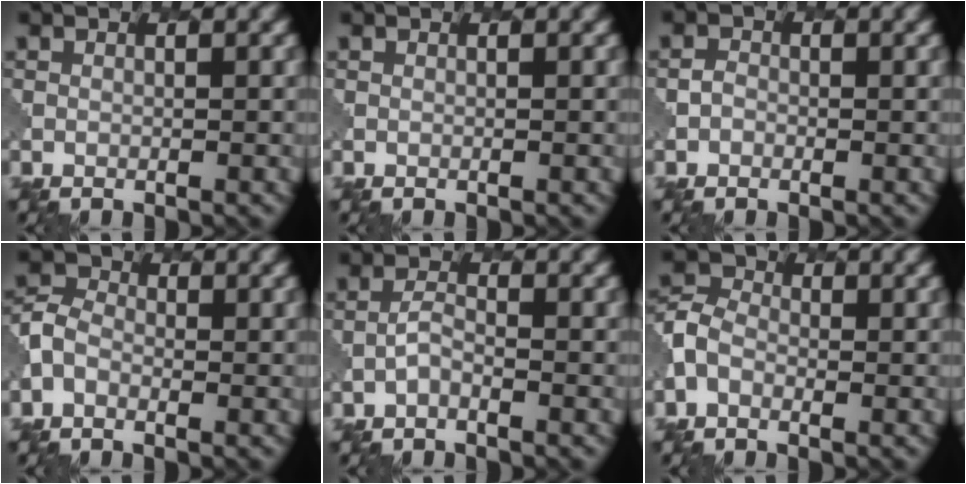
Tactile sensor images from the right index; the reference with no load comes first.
{"total": 0.0}
{"total": 0.8, "force": [-0.3, 0.7, 0.0], "torque": [-0.001, 0.002, -0.007]}
{"total": 2.4, "force": [-0.8, 1.9, 1.3], "torque": [-0.035, 0.004, -0.023]}
{"total": 0.9, "force": [-0.5, 0.3, 0.6], "torque": [-0.016, 0.004, -0.014]}
{"total": 2.8, "force": [-0.9, 2.1, 1.6], "torque": [-0.039, 0.006, -0.029]}